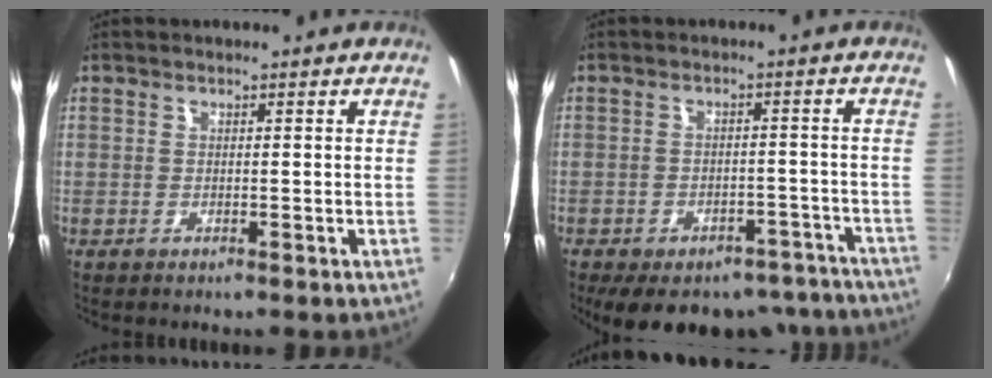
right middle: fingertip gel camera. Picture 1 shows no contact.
{"total": 18.3, "force": [-15.0, 7.9, 6.9], "torque": [-0.131, 0.010, -0.167]}